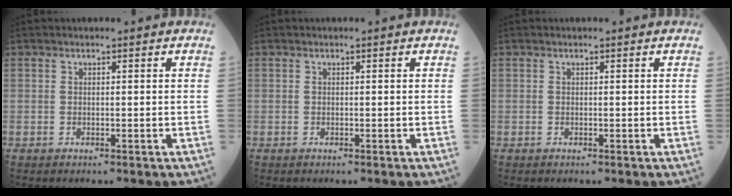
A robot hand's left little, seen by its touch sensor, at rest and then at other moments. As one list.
[{"total": 0.0}, {"total": 0.0}]